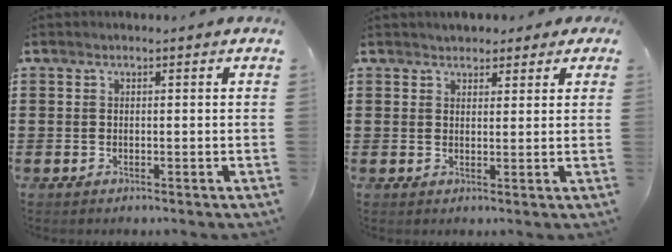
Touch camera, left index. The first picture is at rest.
{"total": 2.2, "force": [1.9, 1.2, 0.0], "torque": [0.000, 0.004, 0.034]}